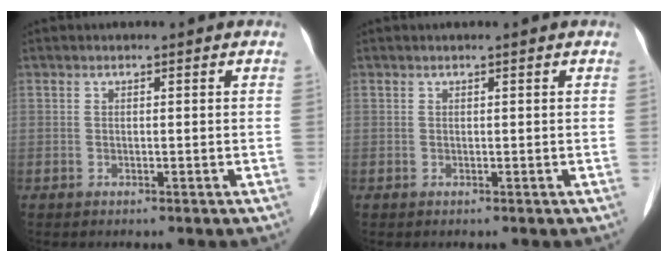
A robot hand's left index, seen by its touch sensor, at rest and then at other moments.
{"total": 0.0}